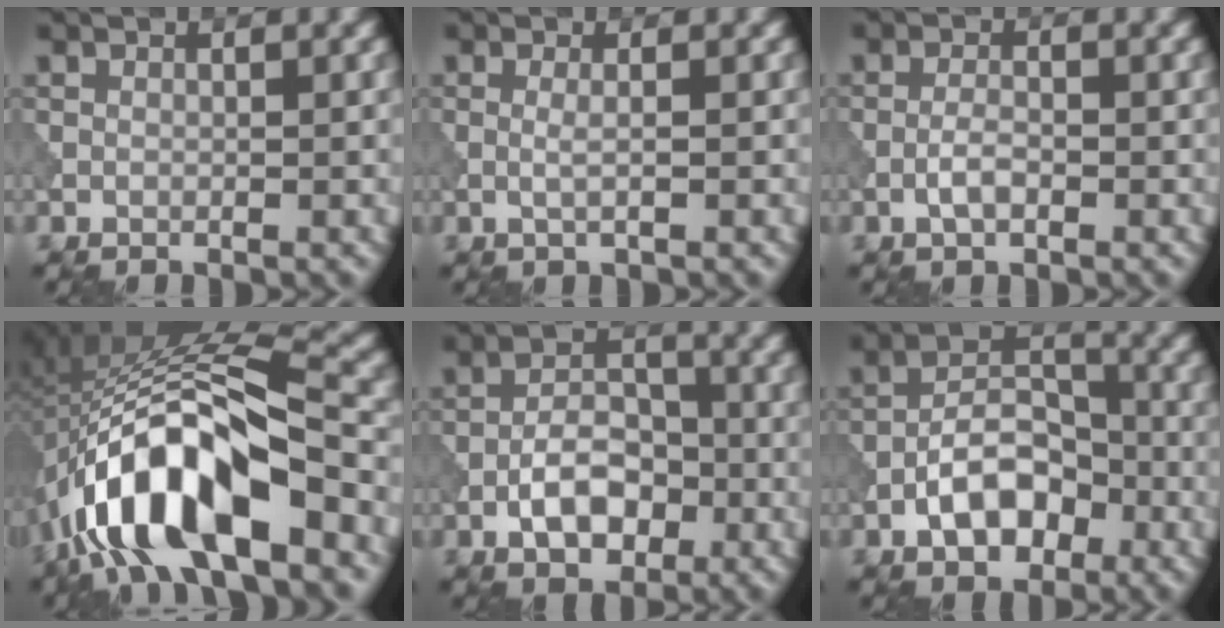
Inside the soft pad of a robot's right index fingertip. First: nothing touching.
{"total": 1.2, "force": [0.0, 0.3, 1.2], "torque": [-0.022, -0.001, -0.004]}
{"total": 1.8, "force": [-0.8, 0.7, 1.5], "torque": [-0.032, 0.003, -0.019]}
{"total": 13.6, "force": [-6.5, 4.7, 10.9], "torque": [-0.198, 0.018, -0.116]}
{"total": 4.8, "force": [-2.0, 2.8, 3.4], "torque": [-0.050, 0.009, -0.037]}
{"total": 5.9, "force": [-2.6, 3.4, 4.1], "torque": [-0.060, 0.011, -0.050]}